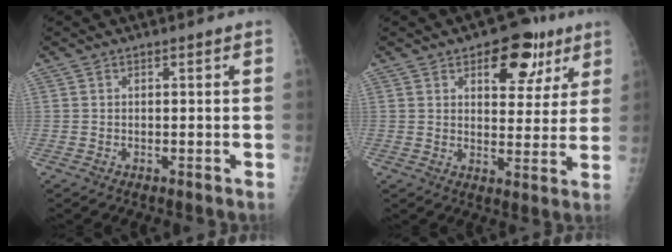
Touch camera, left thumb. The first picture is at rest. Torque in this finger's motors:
{"motor_torque": [1.47, 1.39, 0.95, -0.51, 0.09]}